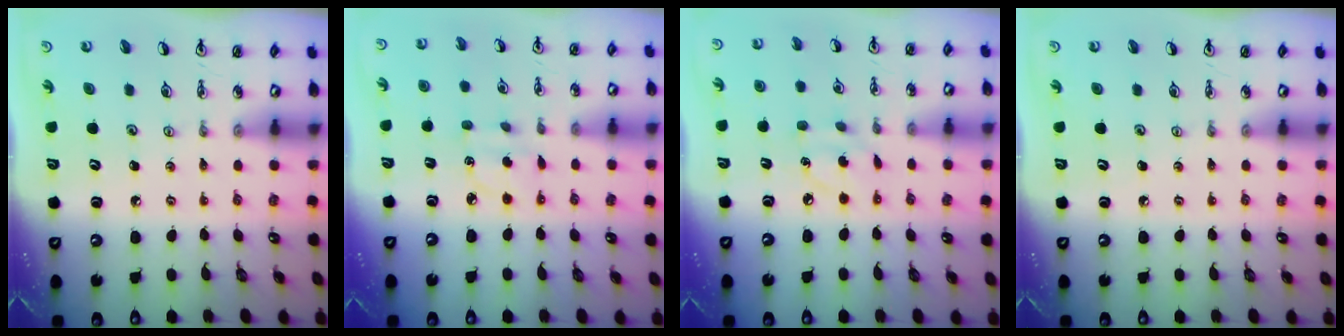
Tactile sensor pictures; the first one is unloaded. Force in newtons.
{"total": 3.9, "press": 3.9, "slide": 0.4}
{"total": 4.3, "press": 4.3, "slide": 0.3}
{"total": 0.0}